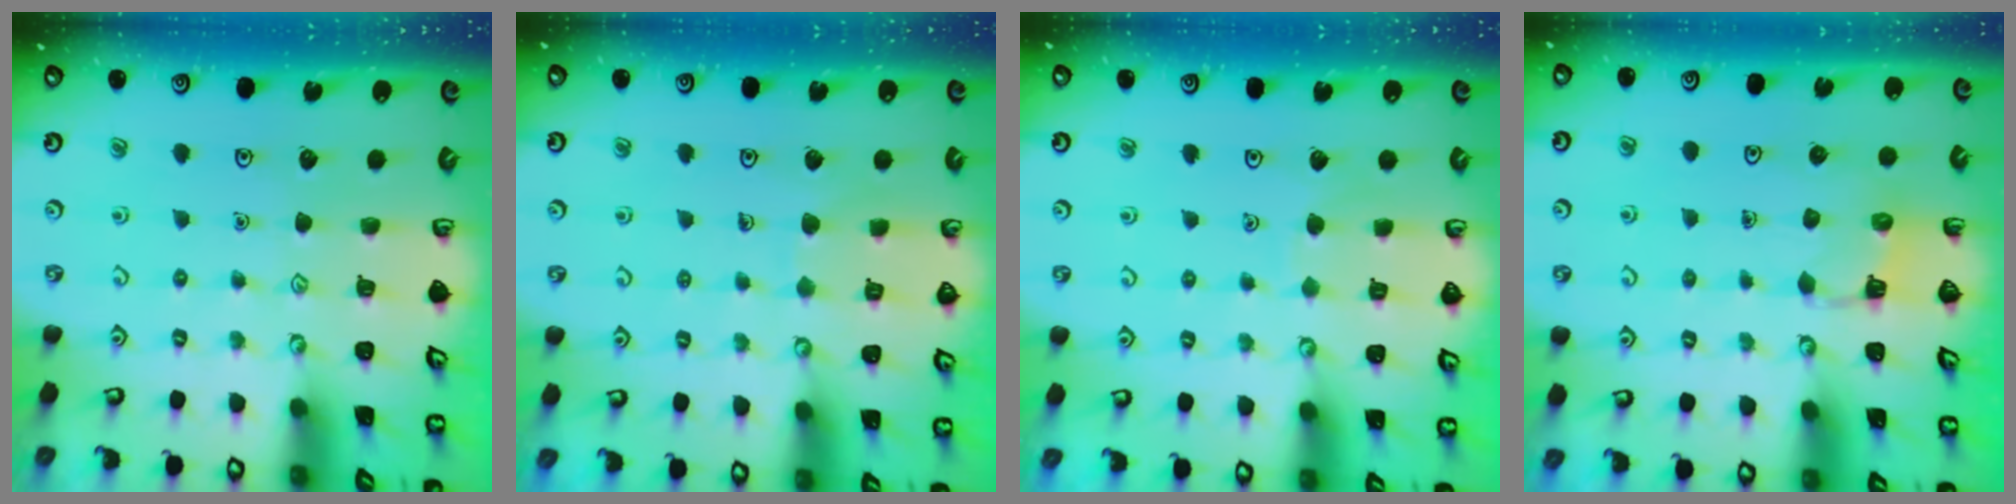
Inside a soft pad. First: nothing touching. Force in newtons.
{"total": 6.1, "press": 6.1, "slide": 0.5}
{"total": 3.7, "press": 3.7, "slide": 0.4}
{"total": 3.4, "press": 3.3, "slide": 0.6}